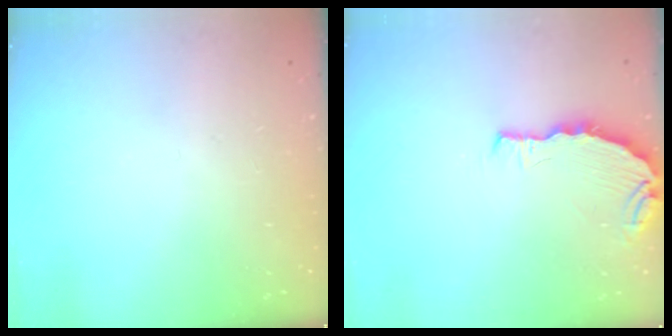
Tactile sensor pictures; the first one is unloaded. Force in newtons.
{"total": 7.5, "press": 6.0, "slide": 4.5}